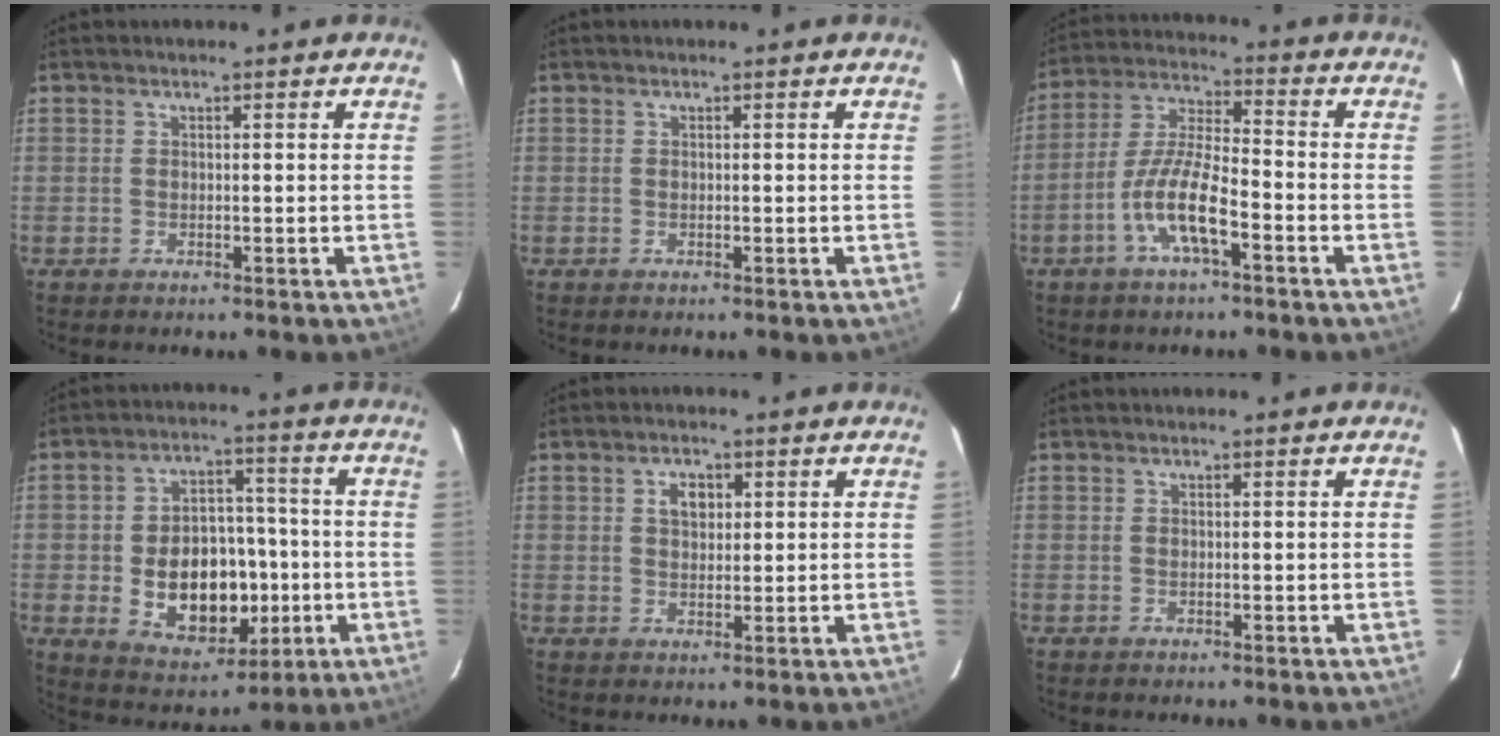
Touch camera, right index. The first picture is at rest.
{"total": 0.0}
{"total": 10.1, "force": [-4.9, 2.1, 8.6], "torque": [-0.184, 0.002, -0.092]}
{"total": 14.9, "force": [-2.9, 10.2, 10.5], "torque": [-0.209, 0.016, -0.019]}
{"total": 3.3, "force": [1.1, 2.3, 2.1], "torque": [-0.032, 0.008, 0.020]}
{"total": 0.0}